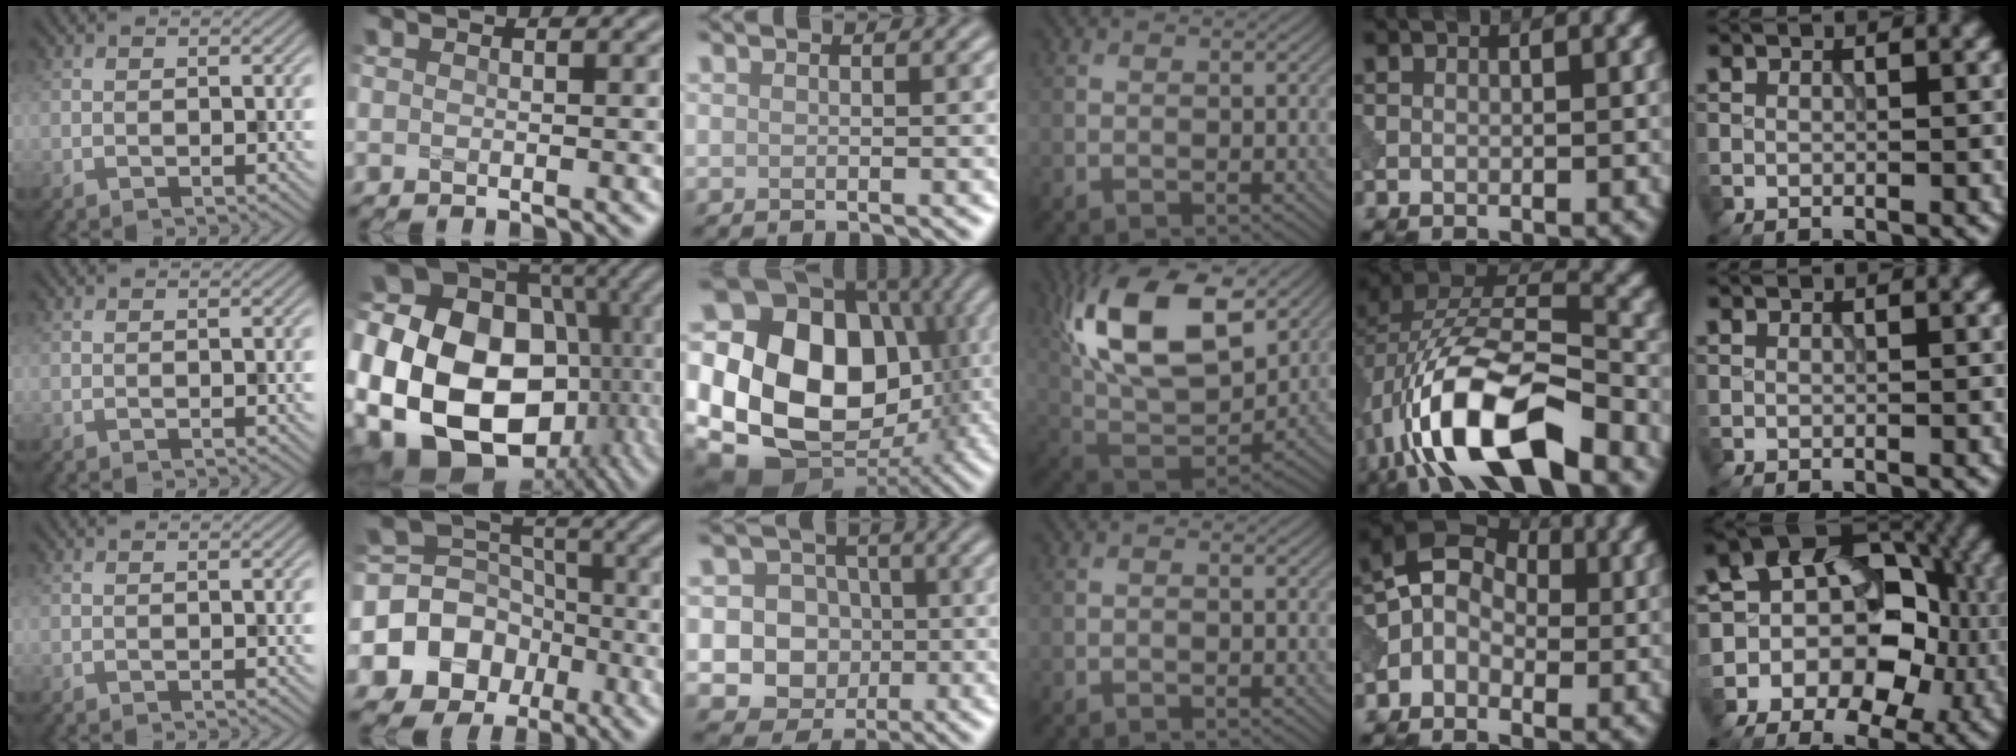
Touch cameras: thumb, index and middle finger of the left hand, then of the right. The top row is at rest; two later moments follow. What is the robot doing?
{"motion": "insert", "object": "peg toy"}